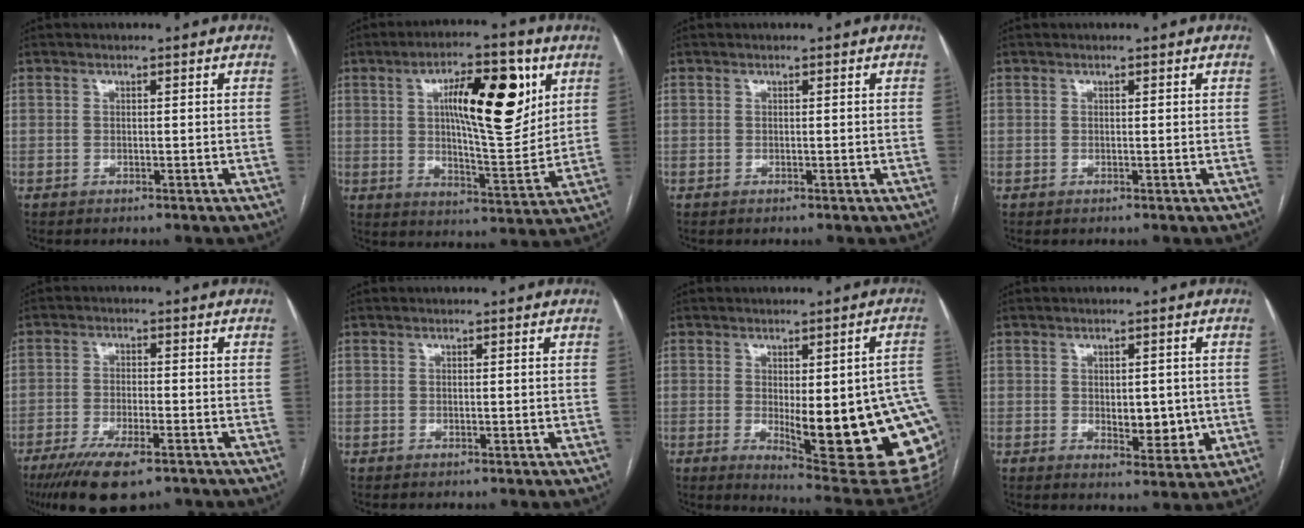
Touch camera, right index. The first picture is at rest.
{"total": 15.9, "force": [5.5, 4.2, 14.3], "torque": [-0.220, 0.009, 0.088]}
{"total": 0.0}
{"total": 0.0}
{"total": 10.6, "force": [-7.3, 2.6, 7.2], "torque": [-0.121, -0.021, -0.116]}
{"total": 0.0}
{"total": 21.2, "force": [-3.3, 4.2, 20.5], "torque": [-0.172, -0.009, -0.021]}
{"total": 5.7, "force": [-0.4, 2.7, 5.0], "torque": [-0.065, -0.006, 0.005]}